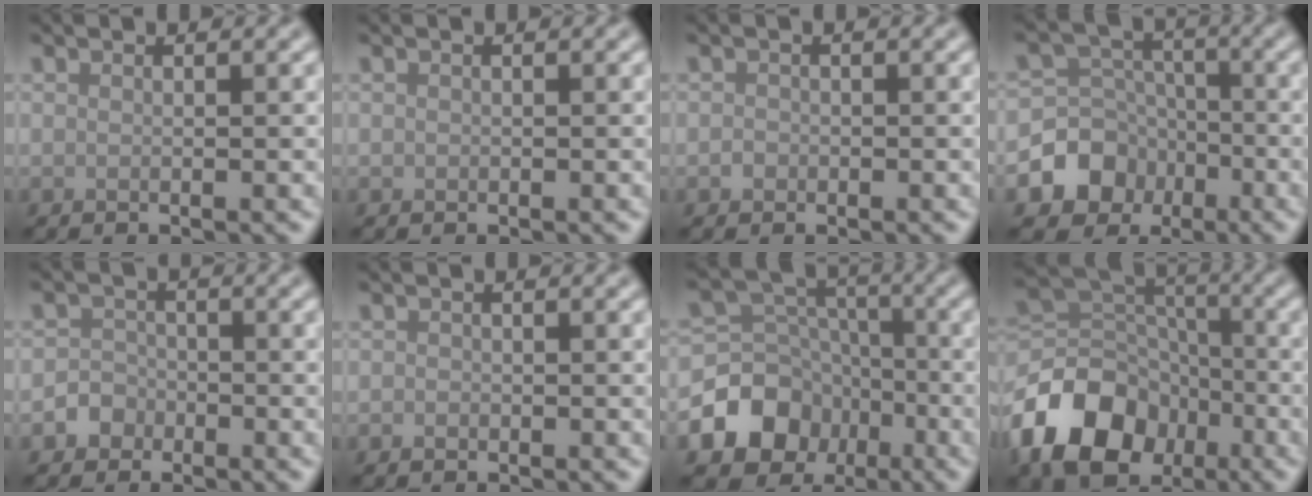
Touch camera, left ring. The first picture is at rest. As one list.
[{"total": 0.0}, {"total": 0.7, "force": [-0.3, 0.6, 0.1], "torque": [0.001, -0.002, -0.007]}, {"total": 6.6, "force": [-3.0, 5.6, 1.8], "torque": [-0.016, 0.011, -0.079]}, {"total": 2.2, "force": [-1.3, 1.8, 0.3], "torque": [0.016, 0.006, -0.029]}, {"total": 0.6, "force": [-0.3, 0.5, 0.2], "torque": [-0.002, -0.003, -0.007]}, {"total": 9.2, "force": [-4.7, 7.3, 3.0], "torque": [-0.058, 0.003, -0.090]}, {"total": 11.5, "force": [-5.9, 7.9, 5.9], "torque": [-0.120, -0.003, -0.120]}]